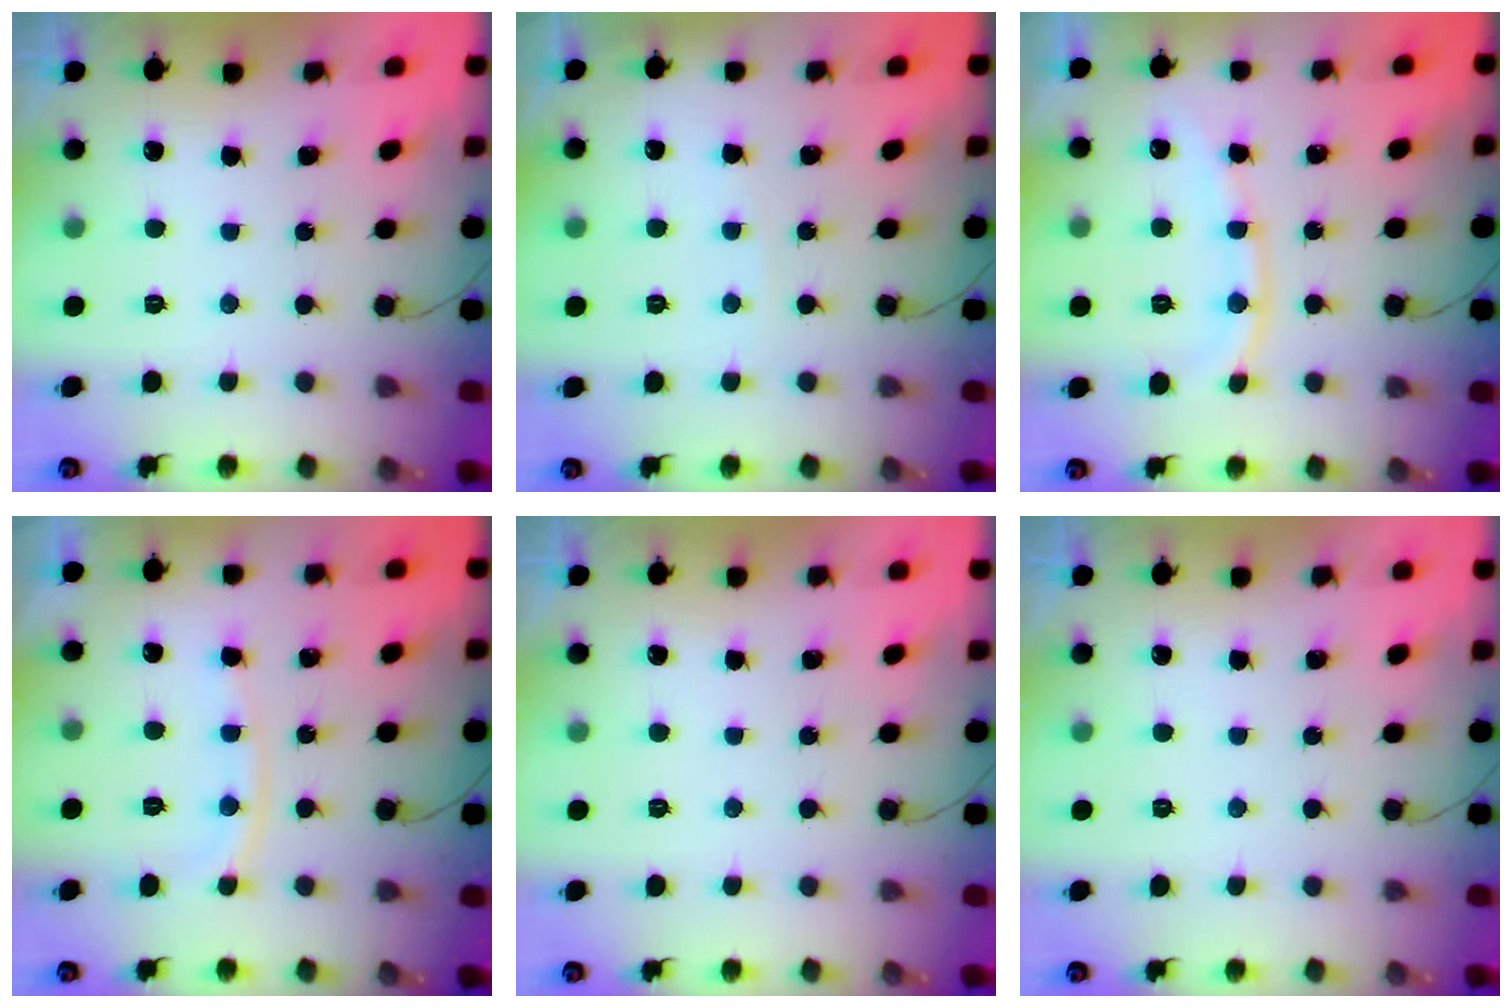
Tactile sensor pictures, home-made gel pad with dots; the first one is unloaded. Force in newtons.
{"total": 2.8, "press": 2.8, "slide": 0.3}
{"total": 9.5, "press": 9.4, "slide": 1.3}
{"total": 6.9, "press": 6.9, "slide": 1.1}
{"total": 0.0}
{"total": 0.0}